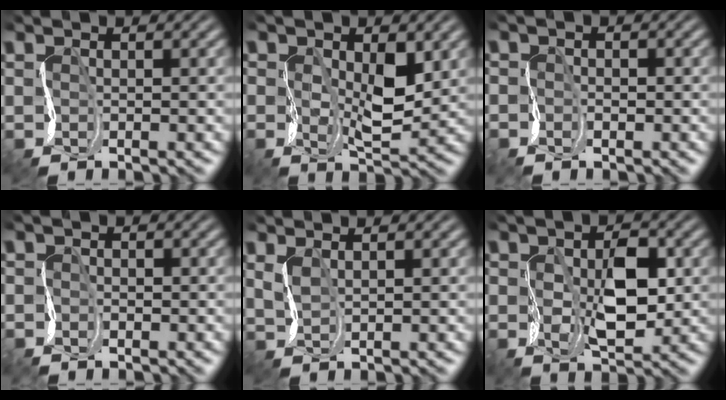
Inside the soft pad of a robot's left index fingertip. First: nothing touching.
{"total": 3.3, "force": [0.1, 1.8, 2.8], "torque": [-0.075, -0.012, 0.014]}
{"total": 1.1, "force": [-0.9, 0.1, -0.6], "torque": [-0.001, 0.000, -0.007]}
{"total": 1.3, "force": [-1.0, -0.1, -0.8], "torque": [0.001, -0.002, -0.011]}
{"total": 0.5, "force": [0.5, 0.0, 0.1], "torque": [-0.016, -0.003, 0.017]}
{"total": 4.0, "force": [-0.2, 2.3, 3.2], "torque": [-0.081, -0.007, 0.008]}